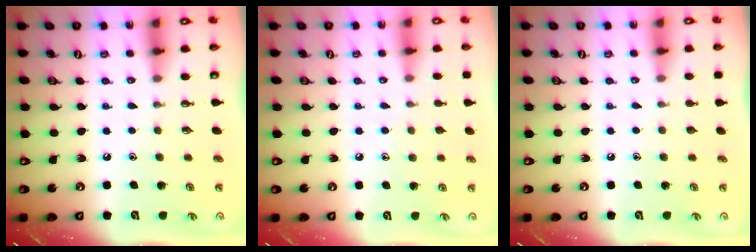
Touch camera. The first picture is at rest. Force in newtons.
{"total": 5.9, "press": 5.9, "slide": 0.6}
{"total": 0.0}